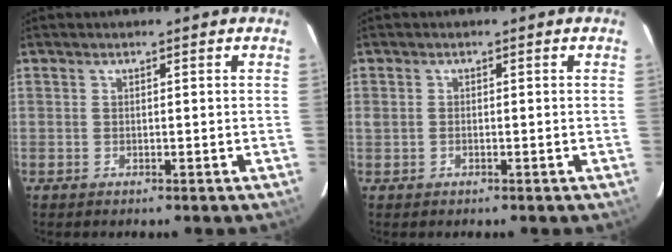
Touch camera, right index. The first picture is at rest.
{"total": 1.0, "force": [-0.2, 0.7, 0.6], "torque": [-0.013, 0.001, -0.005]}